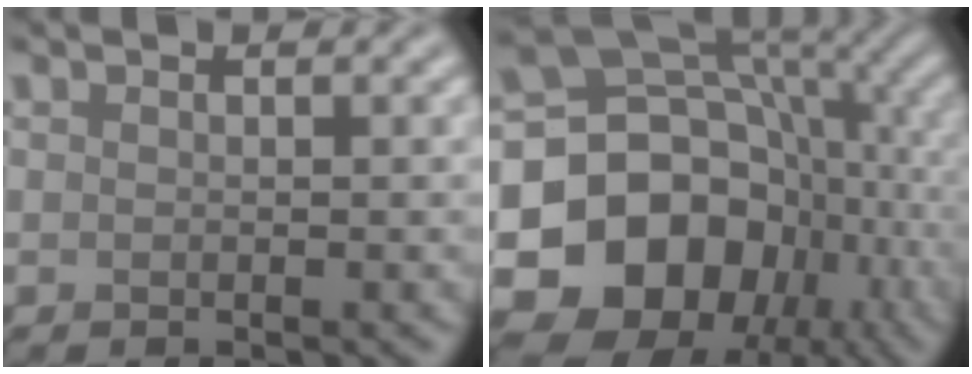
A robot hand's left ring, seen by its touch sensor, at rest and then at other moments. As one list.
[{"total": 16.1, "force": [-4.6, 12.9, 8.4], "torque": [-0.162, 0.006, -0.085]}]